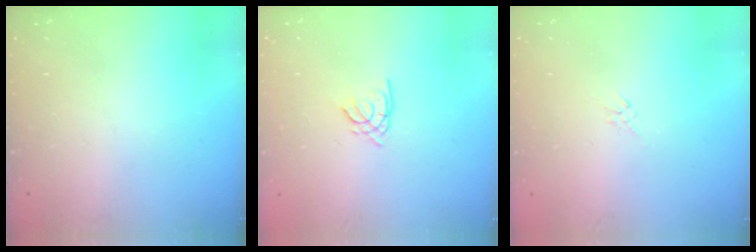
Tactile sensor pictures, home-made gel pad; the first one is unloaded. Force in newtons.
{"total": 1.6, "press": 1.6, "slide": 0.2}
{"total": 3.1, "press": 3.0, "slide": 0.7}